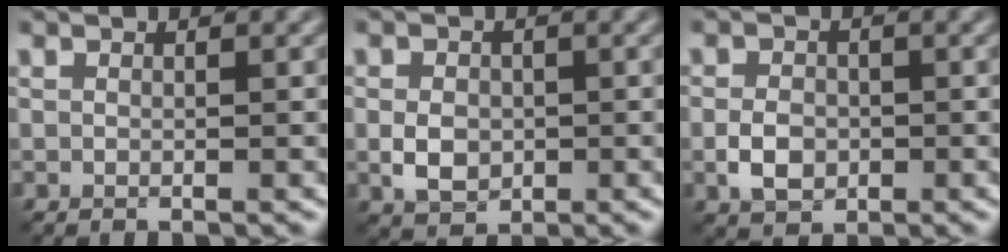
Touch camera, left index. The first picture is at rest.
{"total": 3.1, "force": [-0.5, 2.4, 1.9], "torque": [-0.040, -0.003, -0.013]}
{"total": 2.9, "force": [-0.8, 2.1, 1.8], "torque": [-0.036, 0.000, -0.020]}